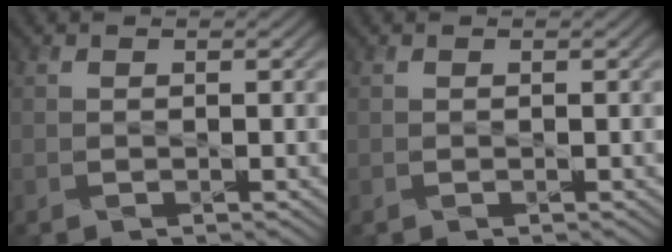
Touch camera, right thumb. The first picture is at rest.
{"total": 0.0}